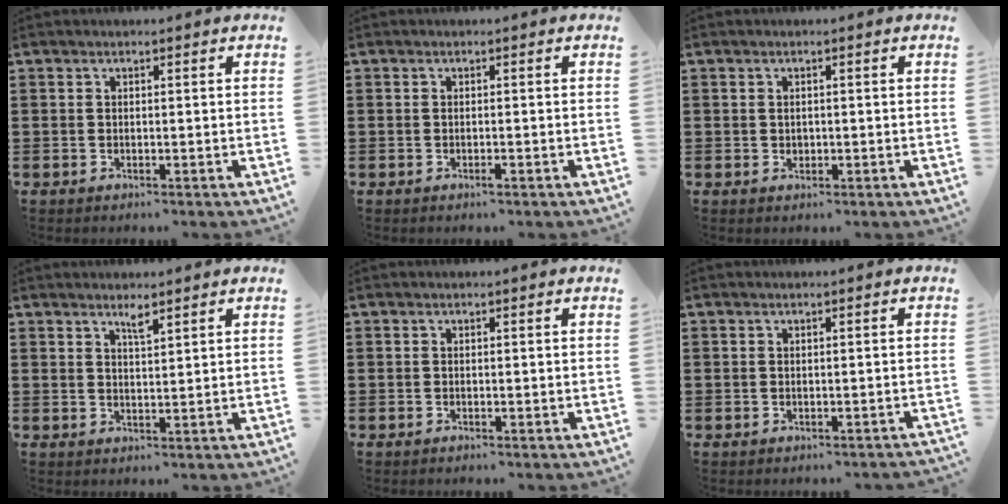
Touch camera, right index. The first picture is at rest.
{"total": 0.8, "force": [-0.4, 0.1, 0.7], "torque": [-0.015, -0.005, -0.006]}
{"total": 0.8, "force": [0.2, 0.6, 0.4], "torque": [-0.010, 0.004, 0.003]}
{"total": 2.1, "force": [1.7, 0.2, 1.3], "torque": [-0.027, 0.001, 0.029]}
{"total": 0.0}
{"total": 0.9, "force": [-0.7, 0.6, -0.1], "torque": [0.000, 0.001, -0.015]}